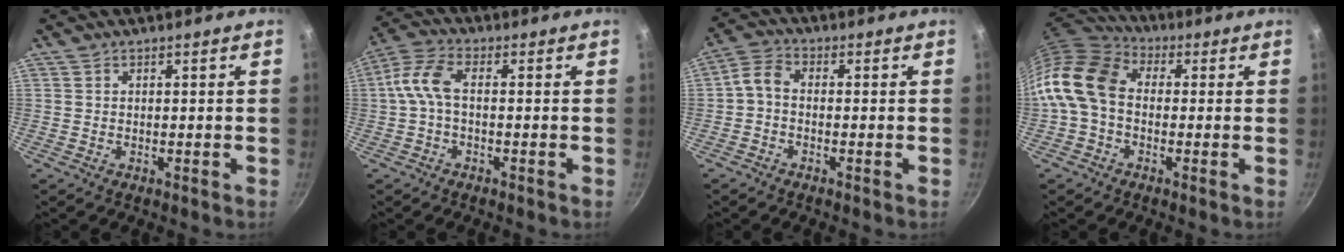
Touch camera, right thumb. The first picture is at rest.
{"total": 6.3, "force": [-0.6, 3.1, 5.4], "torque": [-0.131, 0.024, -0.025]}
{"total": 3.7, "force": [-1.1, 2.4, 2.6], "torque": [-0.062, 0.023, -0.034]}
{"total": 14.0, "force": [-0.7, 10.2, 9.6], "torque": [-0.182, 0.034, -0.036]}